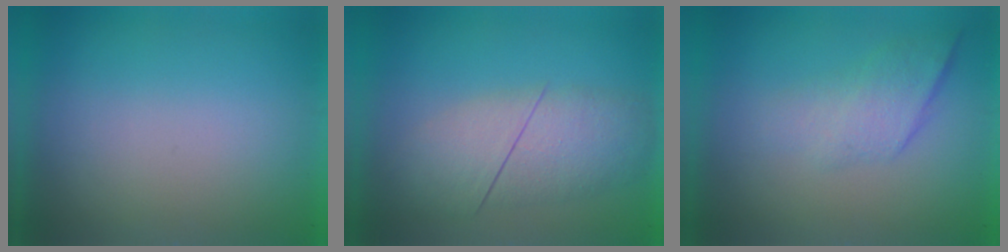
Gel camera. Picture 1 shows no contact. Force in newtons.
{"total": 3.7}
{"total": 2.3}